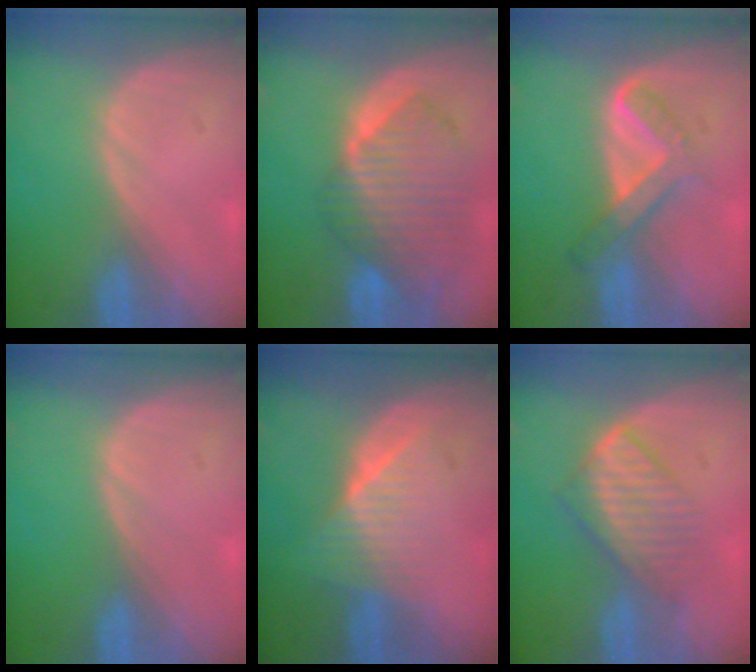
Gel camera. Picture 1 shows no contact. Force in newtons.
{"total": 10.4, "press": 9.0, "slide": 5.1}
{"total": 5.4, "press": 5.0, "slide": 2.0}
{"total": 0.0}
{"total": 6.3, "press": 6.0, "slide": 2.1}
{"total": 6.3, "press": 6.1, "slide": 1.2}